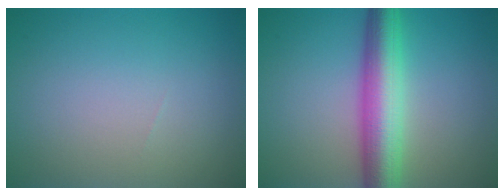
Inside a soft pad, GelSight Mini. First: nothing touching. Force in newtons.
{"total": 7.0, "press": 7.0, "slide": 0.1}